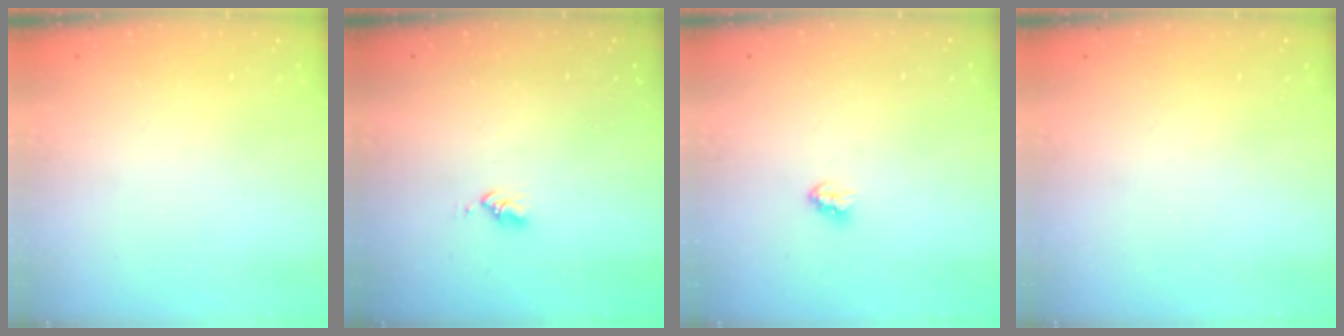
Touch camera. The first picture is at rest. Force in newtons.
{"total": 2.6, "press": 2.6, "slide": 0.4}
{"total": 3.1, "press": 3.1, "slide": 0.2}
{"total": 0.0}